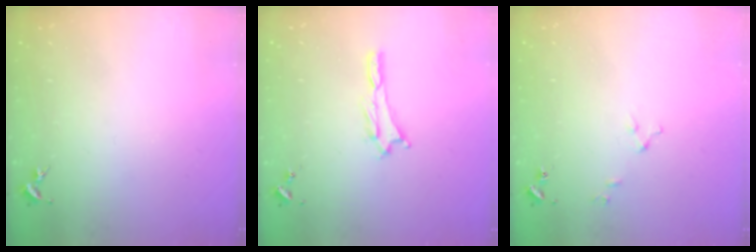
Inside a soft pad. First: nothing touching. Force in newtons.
{"total": 0.7, "press": 0.7, "slide": 0.2}
{"total": 2.6, "press": 2.6, "slide": 0.3}